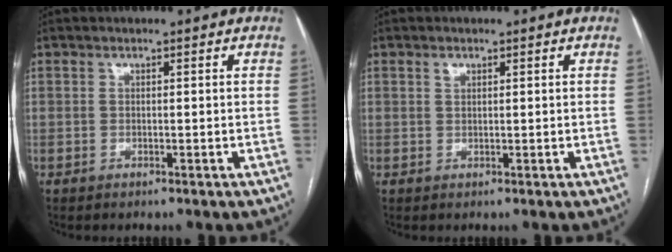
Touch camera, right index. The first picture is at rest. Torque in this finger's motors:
{"motor_torque": [0.12, 0.08, 0.13, 0.02]}